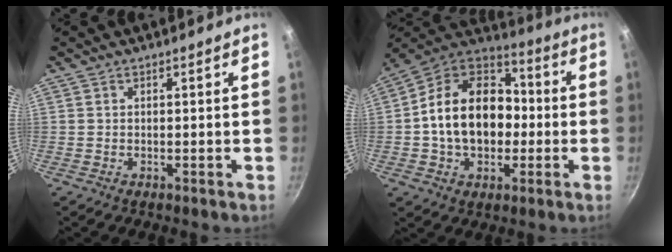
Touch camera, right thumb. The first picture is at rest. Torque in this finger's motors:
{"motor_torque": [-0.50, 1.47, 0.51, 0.11, 0.20]}